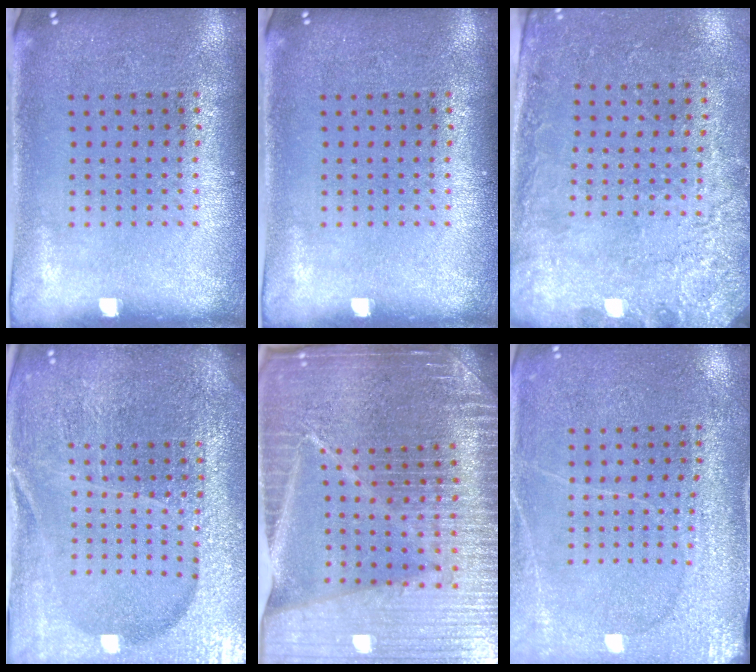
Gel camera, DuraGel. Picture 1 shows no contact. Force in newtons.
{"total": 0.0}
{"total": 2.7, "press": 2.2, "slide": 1.5}
{"total": 5.8, "press": 5.1, "slide": 2.7}
{"total": 6.3, "press": 5.5, "slide": 3.0}
{"total": 2.7, "press": 2.7, "slide": 0.4}